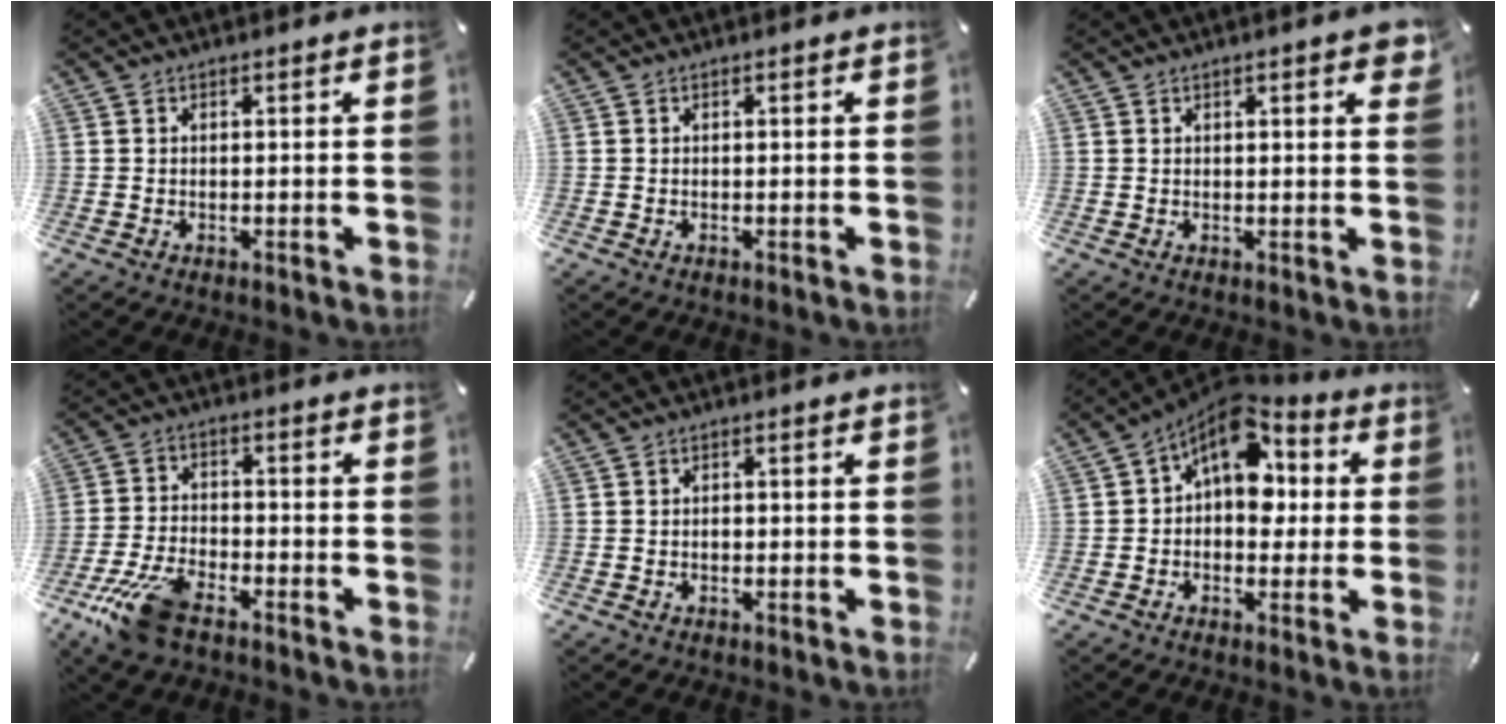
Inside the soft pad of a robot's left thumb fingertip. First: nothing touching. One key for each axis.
{"total": 0.0}
{"total": 3.3, "fx": 1.5, "fy": 0.8, "fz": 2.9, "tx": -0.042, "ty": -0.003, "tz": 0.021}
{"total": 10.6, "fx": -7.4, "fy": 4.3, "fz": 6.3, "tx": -0.136, "ty": 0.028, "tz": -0.140}
{"total": 0.9, "fx": -0.4, "fy": 0.6, "fz": 0.5, "tx": -0.010, "ty": 0.001, "tz": -0.009}
{"total": 12.4, "fx": 4.4, "fy": 8.0, "fz": 8.4, "tx": -0.121, "ty": -0.034, "tz": 0.080}